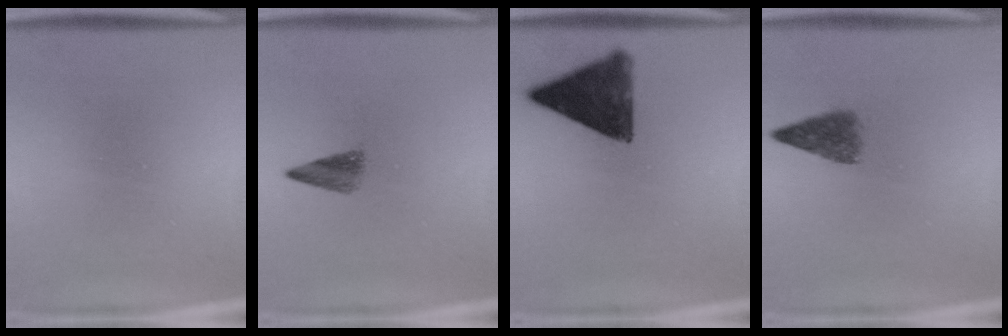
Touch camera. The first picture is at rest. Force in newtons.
{"total": 2.7}
{"total": 11.1}
{"total": 4.1}